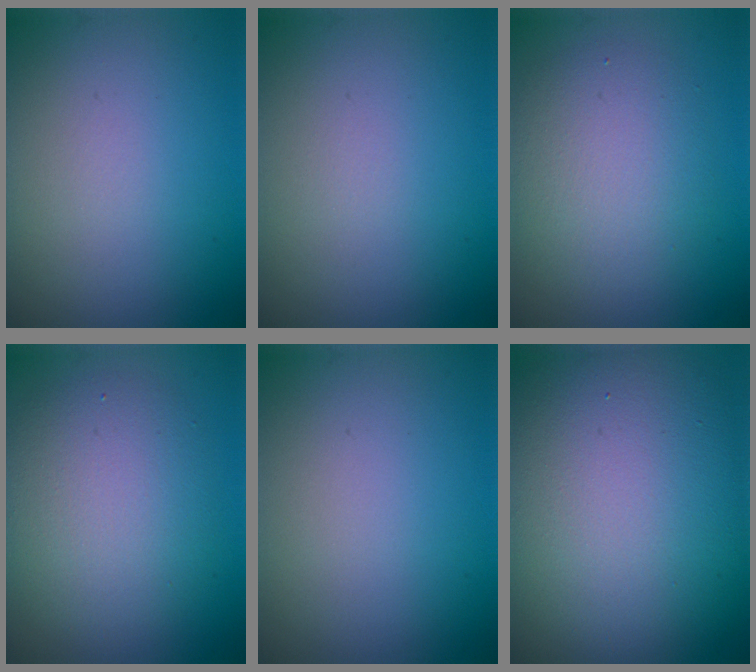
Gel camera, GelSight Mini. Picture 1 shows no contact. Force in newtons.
{"total": 0.0}
{"total": 4.5, "press": 4.5, "slide": 0.2}
{"total": 5.6, "press": 5.6, "slide": 0.5}
{"total": 0.0}
{"total": 16.5, "press": 16.5, "slide": 0.9}